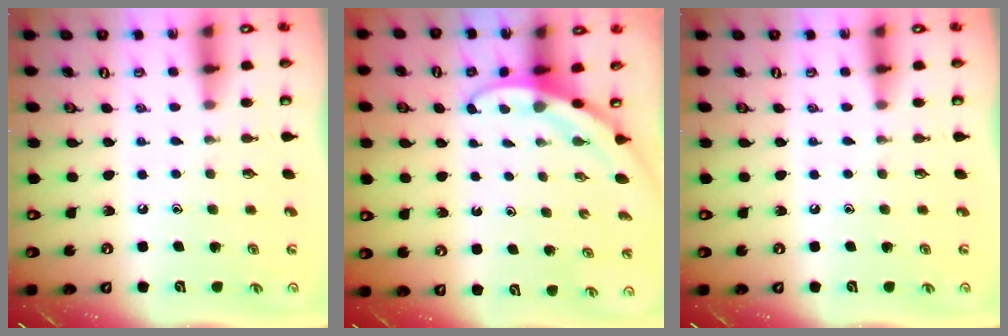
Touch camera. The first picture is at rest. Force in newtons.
{"total": 3.0, "press": 3.0, "slide": 0.1}
{"total": 0.0}